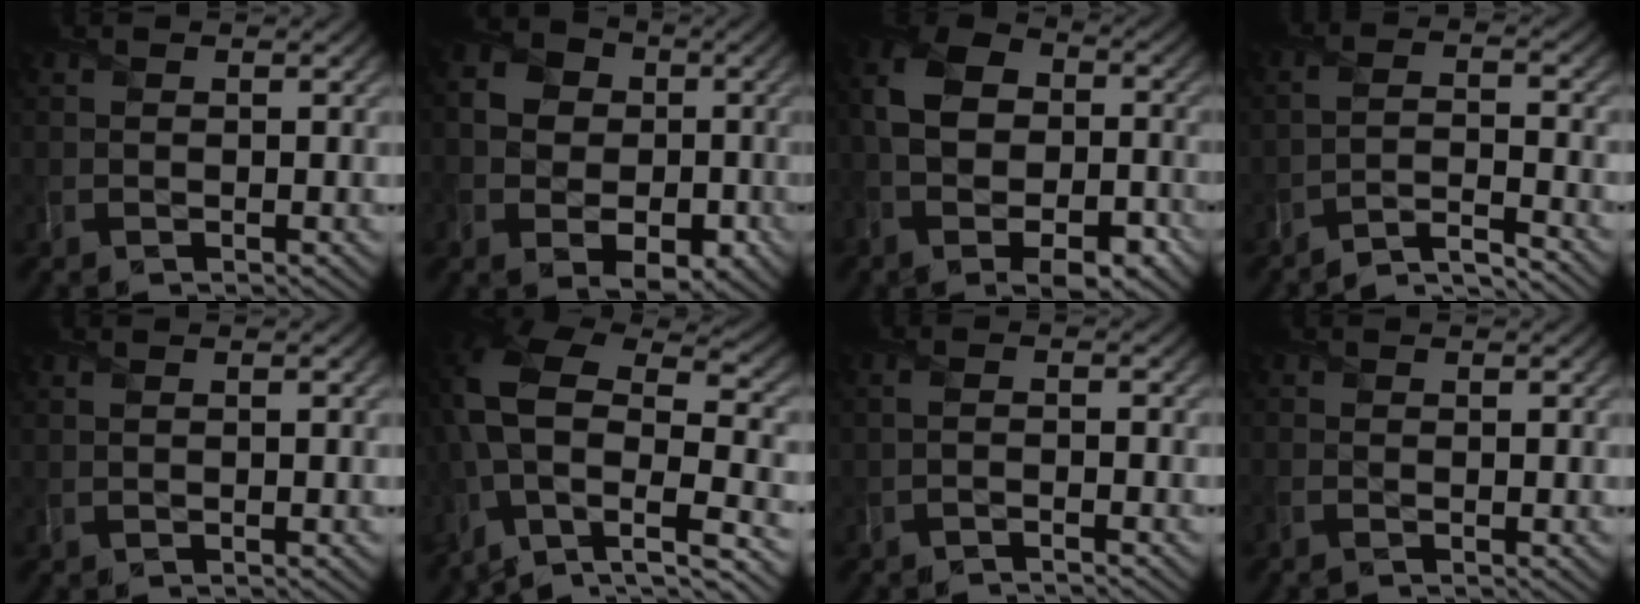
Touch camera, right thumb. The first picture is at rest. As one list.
[{"total": 9.7, "force": [-2.1, 7.9, 5.2], "torque": [-0.116, -0.033, -0.042]}, {"total": 14.2, "force": [-4.2, 9.2, 10.0], "torque": [-0.193, -0.024, -0.052]}, {"total": 6.0, "force": [-5.1, 0.9, 3.1], "torque": [-0.051, 0.007, -0.098]}, {"total": 0.7, "force": [0.0, 0.0, 0.7], "torque": [-0.013, 0.003, -0.001]}, {"total": 17.0, "force": [-3.7, 10.4, 12.9], "torque": [-0.280, -0.026, -0.029]}, {"total": 1.9, "force": [-1.4, 0.3, 1.3], "torque": [-0.018, 0.001, -0.040]}, {"total": 0.8, "force": [-0.6, 0.1, 0.6], "torque": [-0.015, -0.003, -0.016]}]